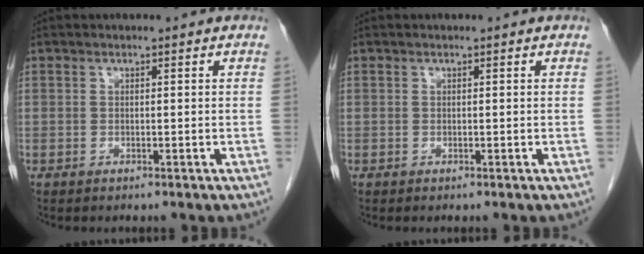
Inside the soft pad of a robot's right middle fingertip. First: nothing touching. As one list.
[{"total": 0.0}]